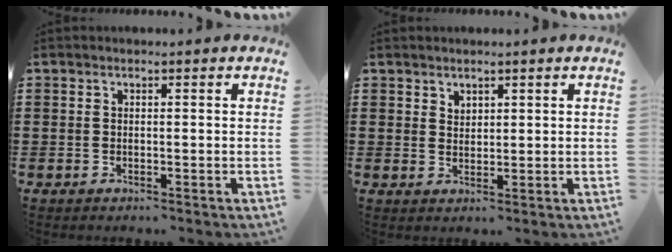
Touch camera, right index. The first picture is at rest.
{"total": 0.7, "force": [0.6, 0.4, 0.1], "torque": [-0.004, -0.001, 0.012]}